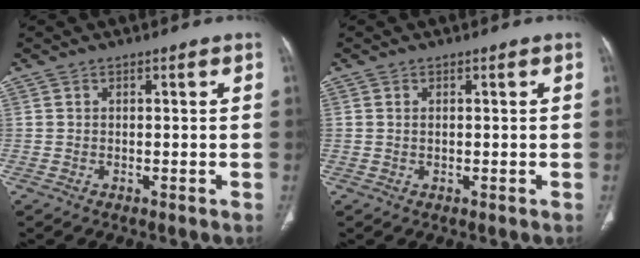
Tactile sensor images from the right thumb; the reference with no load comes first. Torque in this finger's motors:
{"motor_torque": [-0.35, 0.13, 0.10, 0.27, -0.04]}